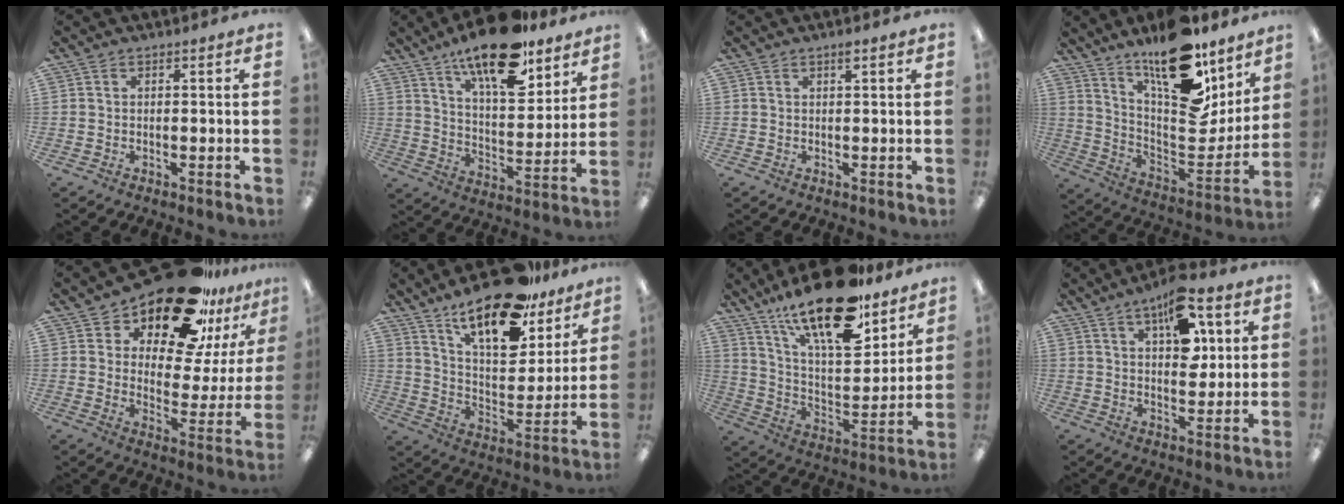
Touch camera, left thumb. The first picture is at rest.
{"total": 18.7, "force": [13.9, 6.6, 10.7], "torque": [-0.172, -0.081, 0.233]}
{"total": 1.4, "force": [1.0, 0.2, 0.9], "torque": [-0.014, -0.003, 0.016]}
{"total": 21.1, "force": [15.4, 8.5, 11.8], "torque": [-0.155, -0.130, 0.263]}
{"total": 21.8, "force": [17.2, 8.2, 10.6], "torque": [-0.164, -0.115, 0.291]}
{"total": 20.8, "force": [15.2, 8.0, 11.7], "torque": [-0.193, -0.097, 0.263]}
{"total": 23.5, "force": [16.8, 8.3, 14.2], "torque": [-0.232, -0.105, 0.286]}
{"total": 12.8, "force": [6.6, 6.5, 8.9], "torque": [-0.119, -0.025, 0.112]}